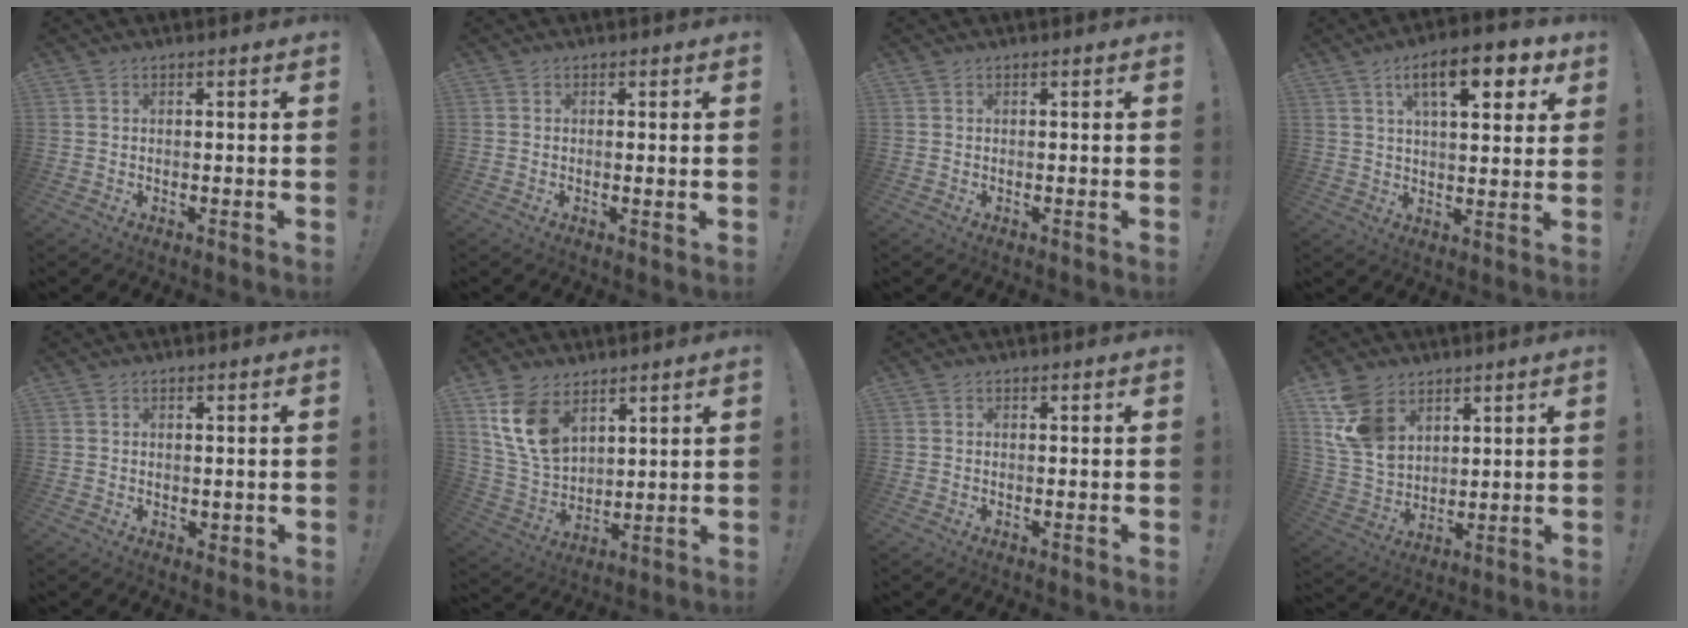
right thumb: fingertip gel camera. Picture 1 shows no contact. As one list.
[{"total": 1.1, "force": [0.4, -0.2, 1.0], "torque": [-0.011, -0.005, 0.006]}, {"total": 0.0}, {"total": 14.1, "force": [6.2, 5.1, 11.6], "torque": [-0.160, -0.017, 0.093]}, {"total": 1.3, "force": [0.3, 1.0, 0.7], "torque": [-0.003, -0.002, 0.005]}, {"total": 13.1, "force": [7.2, 8.2, 7.2], "torque": [-0.157, -0.031, 0.146]}, {"total": 0.0}, {"total": 13.8, "force": [7.2, 9.5, 6.9], "torque": [-0.150, -0.031, 0.148]}]